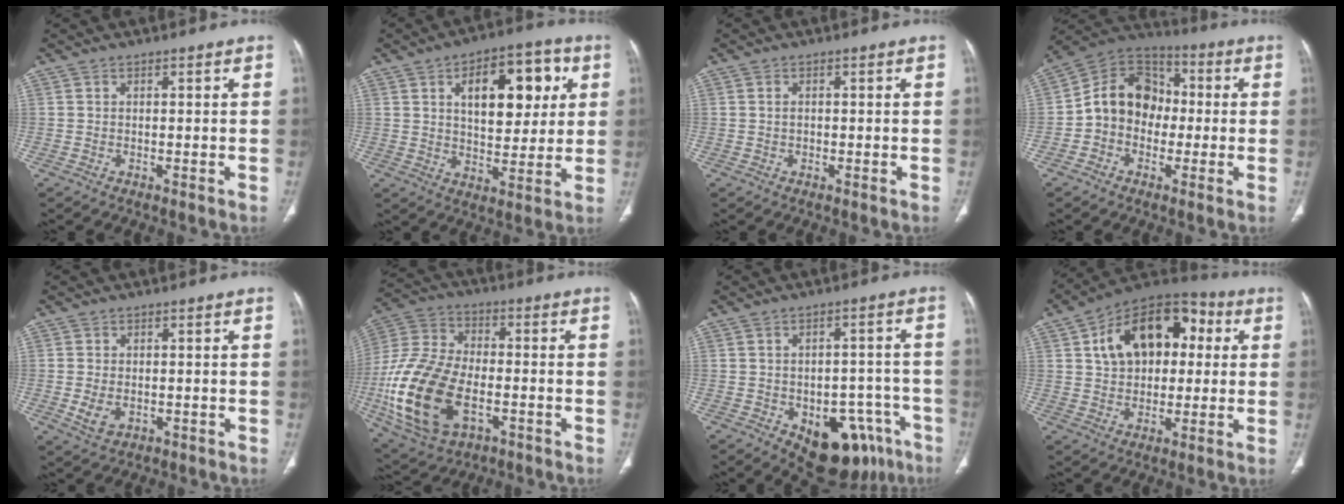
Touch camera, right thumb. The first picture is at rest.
{"total": 16.2, "force": [5.0, 8.7, 12.7], "torque": [-0.134, -0.001, 0.077]}
{"total": 0.9, "force": [0.1, 0.7, 0.6], "torque": [-0.012, 0.003, 0.002]}
{"total": 13.1, "force": [-1.0, 10.7, 7.4], "torque": [-0.091, 0.038, -0.034]}
{"total": 4.0, "force": [-0.8, 2.8, 2.7], "torque": [-0.053, -0.004, -0.006]}
{"total": 22.7, "force": [-6.0, 13.5, 17.3], "torque": [-0.364, 0.010, -0.097]}
{"total": 16.2, "force": [-7.7, 9.6, 10.4], "torque": [-0.087, 0.040, -0.090]}
{"total": 18.5, "force": [4.1, 12.2, 13.2], "torque": [-0.173, 0.024, 0.059]}